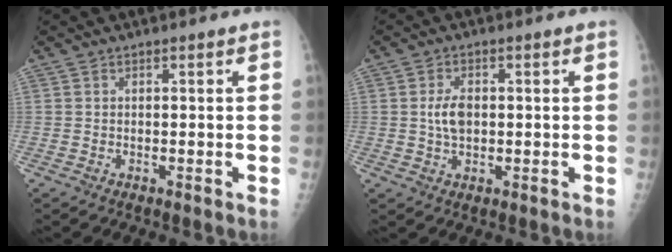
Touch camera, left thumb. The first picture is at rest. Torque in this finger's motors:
{"motor_torque": [0.75, 0.89, 0.34, -0.29, 0.01]}